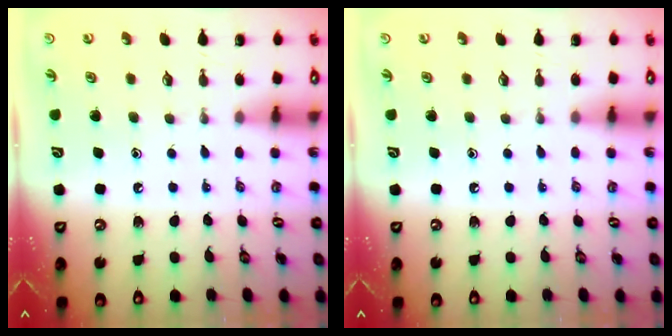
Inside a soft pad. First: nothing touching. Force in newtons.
{"total": 0.0}